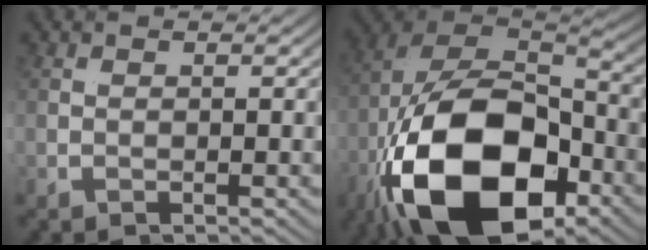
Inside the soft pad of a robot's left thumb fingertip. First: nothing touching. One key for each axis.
{"total": 18.8, "fx": -5.4, "fy": 9.7, "fz": 15.1, "tx": -0.340, "ty": -0.042, "tz": -0.068}